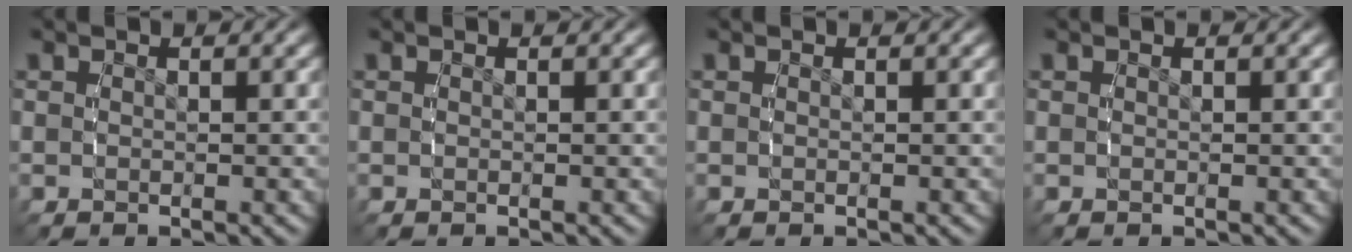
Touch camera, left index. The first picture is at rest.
{"total": 0.0}
{"total": 0.0}
{"total": 0.0}